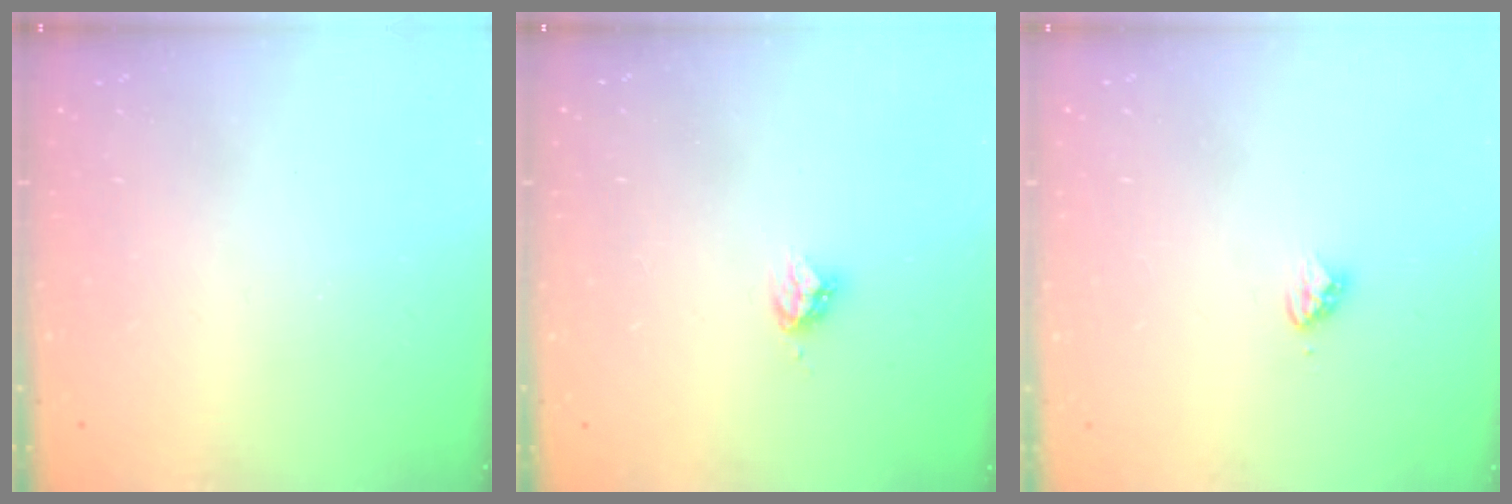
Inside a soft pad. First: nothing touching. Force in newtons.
{"total": 3.9, "press": 3.9, "slide": 0.1}
{"total": 3.3, "press": 3.3, "slide": 0.2}